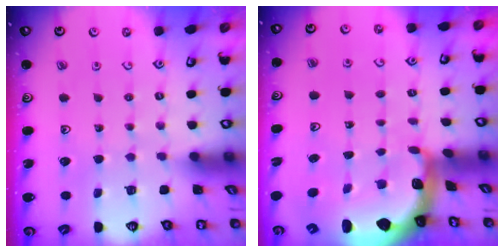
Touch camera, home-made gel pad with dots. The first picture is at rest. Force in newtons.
{"total": 2.7, "press": 1.7, "slide": 2.1}